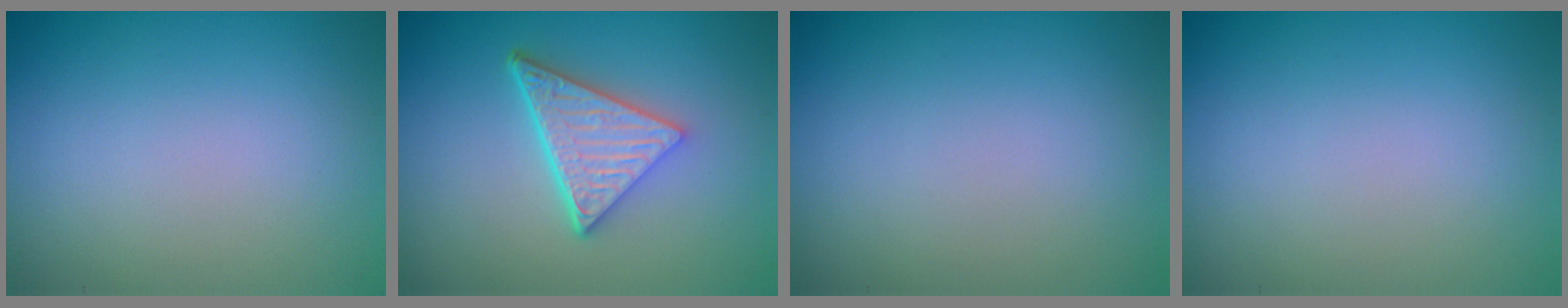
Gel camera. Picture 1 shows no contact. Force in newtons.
{"total": 5.3, "press": 3.7, "slide": 3.8}
{"total": 0.0}
{"total": 0.0}